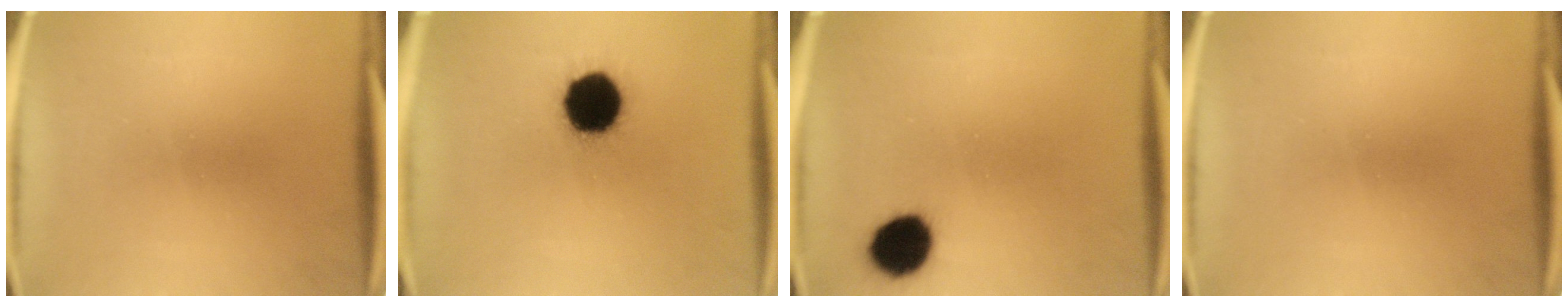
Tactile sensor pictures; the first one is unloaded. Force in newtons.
{"total": 16.9}
{"total": 9.2}
{"total": 0.0}